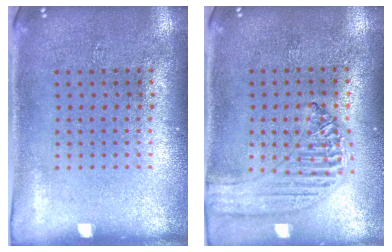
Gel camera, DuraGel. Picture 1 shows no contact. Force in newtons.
{"total": 1.2, "press": 1.2, "slide": 0.1}